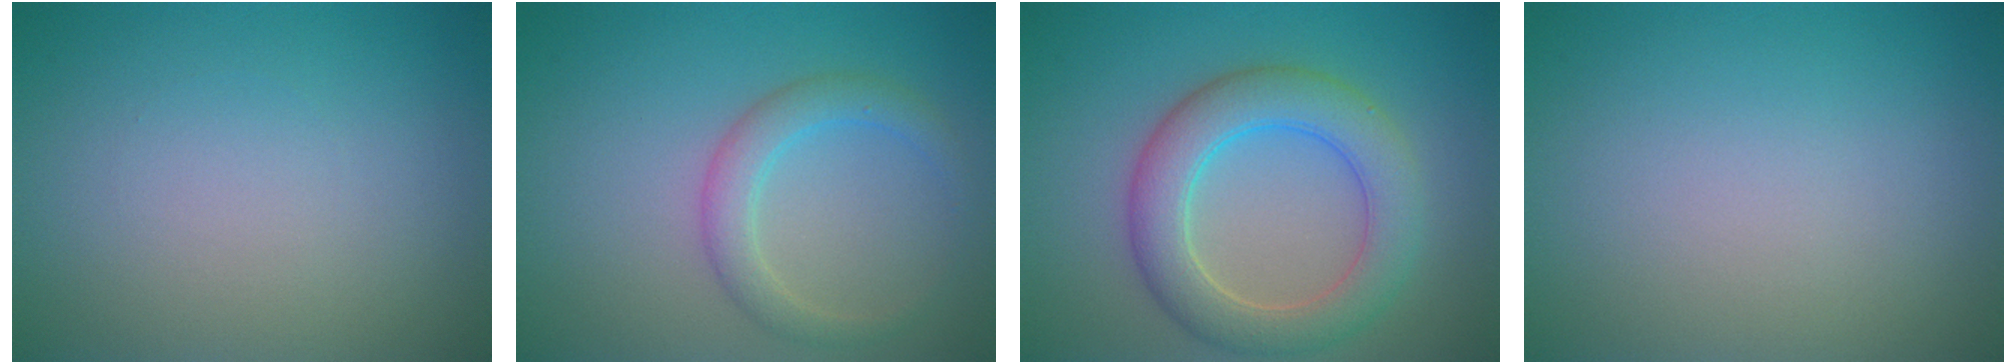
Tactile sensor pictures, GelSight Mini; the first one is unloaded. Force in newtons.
{"total": 2.7, "press": 2.7, "slide": 0.2}
{"total": 5.8, "press": 5.8, "slide": 0.2}
{"total": 0.0}